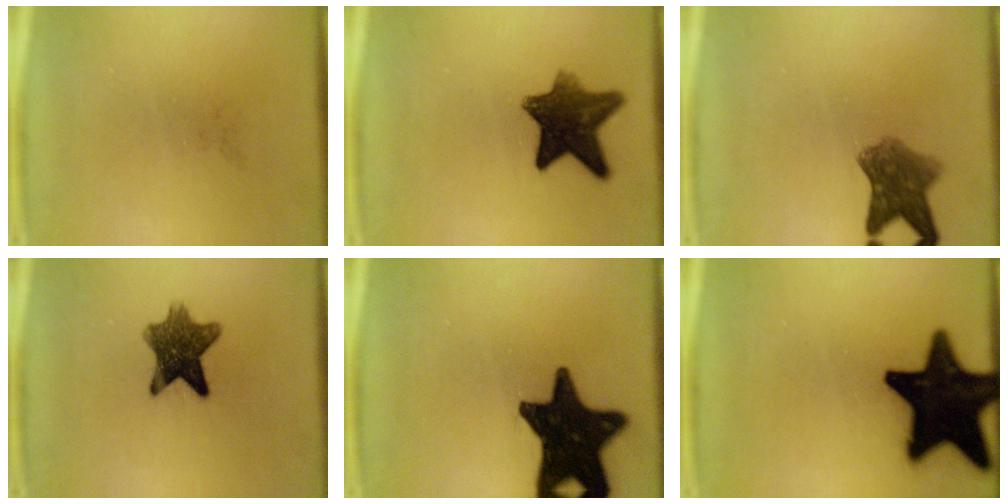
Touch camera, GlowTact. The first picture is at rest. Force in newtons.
{"total": 9.7}
{"total": 6.4}
{"total": 8.9}
{"total": 18.6}
{"total": 19.7}